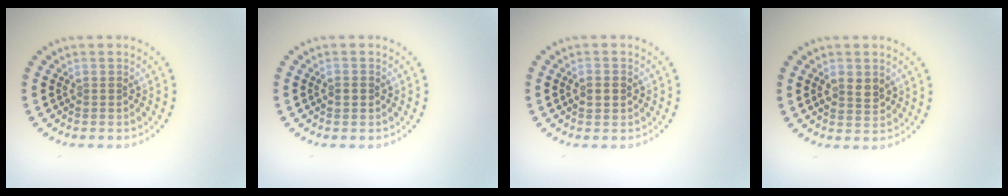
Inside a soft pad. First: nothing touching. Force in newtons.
{"total": 1.3, "press": 1.3, "slide": 0.1}
{"total": 2.0, "press": 2.0, "slide": 0.1}
{"total": 2.1, "press": 2.1, "slide": 0.3}